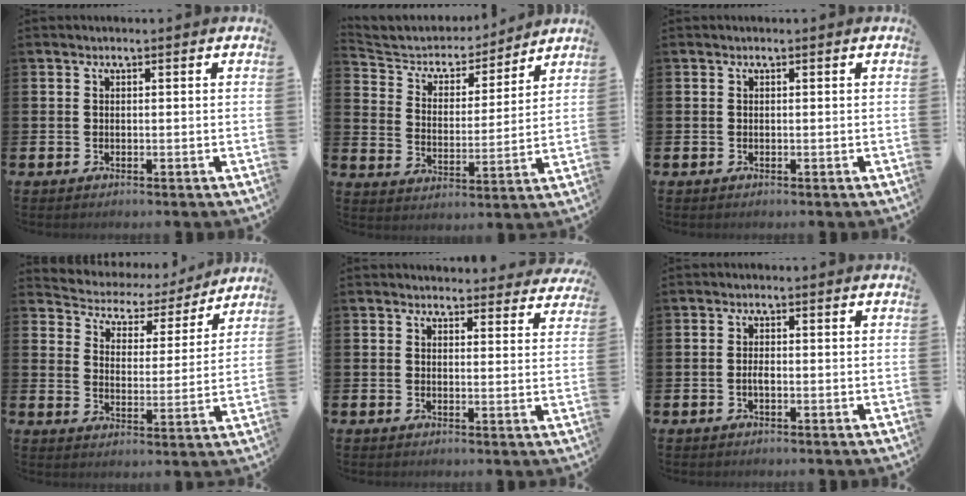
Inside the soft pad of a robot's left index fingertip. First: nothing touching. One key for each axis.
{"total": 5.4, "fx": 4.9, "fy": 2.3, "fz": 0.6, "tx": -0.048, "ty": -0.038, "tz": 0.078}
{"total": 0.0}
{"total": 4.5, "fx": 4.1, "fy": 2.0, "fz": 0.3, "tx": -0.038, "ty": -0.034, "tz": 0.064}
{"total": 3.2, "fx": 3.1, "fy": 0.8, "fz": 0.0, "tx": 0.004, "ty": -0.019, "tz": 0.055}
{"total": 1.3, "fx": -0.4, "fy": 0.5, "fz": 1.1, "tx": -0.018, "ty": 0.000, "tz": -0.009}